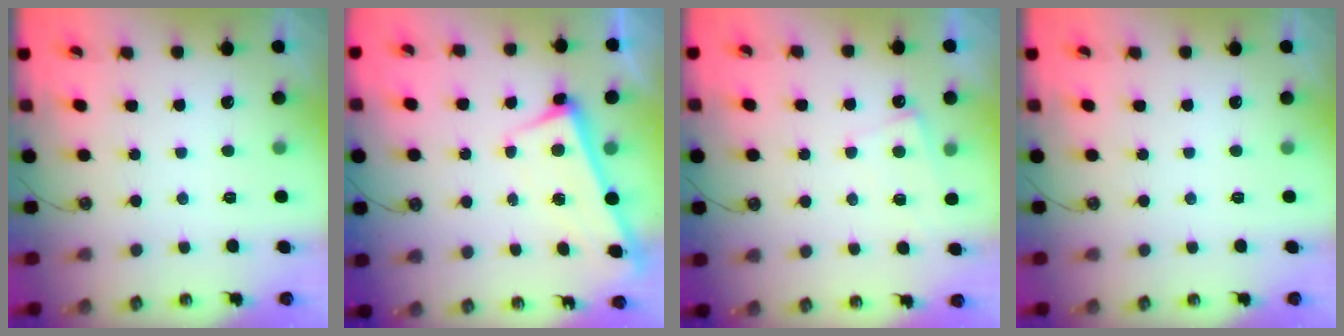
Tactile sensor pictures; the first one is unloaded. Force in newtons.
{"total": 2.8, "press": 2.7, "slide": 0.4}
{"total": 4.7, "press": 4.7, "slide": 0.2}
{"total": 0.0}